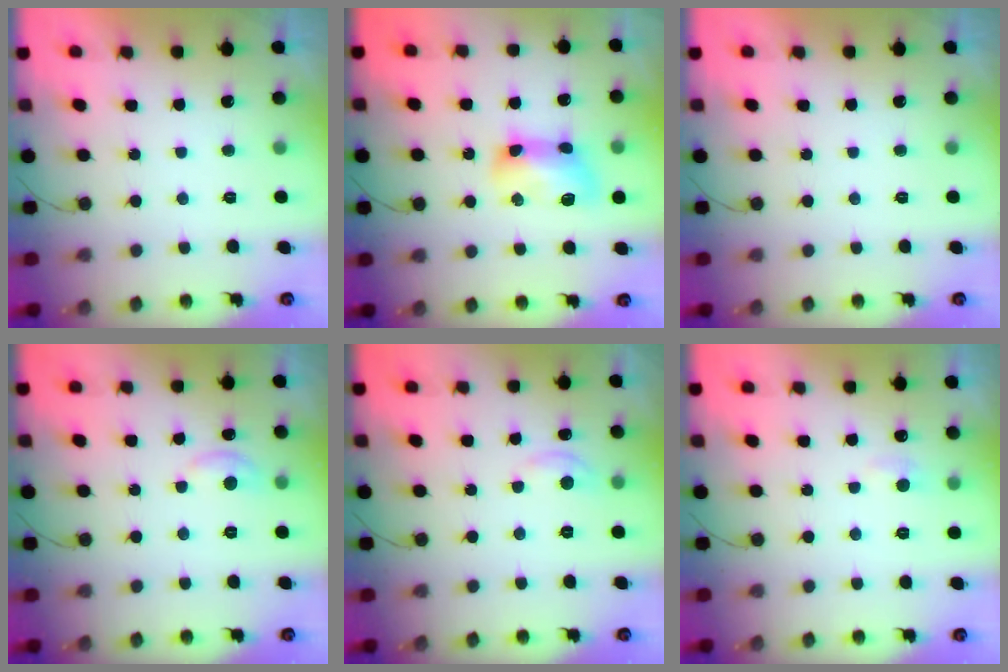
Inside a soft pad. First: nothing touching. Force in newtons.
{"total": 9.6, "press": 9.5, "slide": 0.7}
{"total": 0.0}
{"total": 6.7, "press": 6.6, "slide": 1.0}
{"total": 2.9, "press": 2.8, "slide": 0.4}
{"total": 5.8, "press": 5.7, "slide": 0.8}